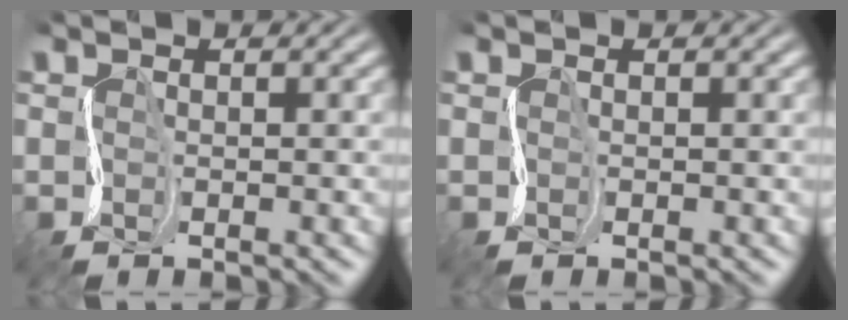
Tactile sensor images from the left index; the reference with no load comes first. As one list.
[{"total": 0.0}]